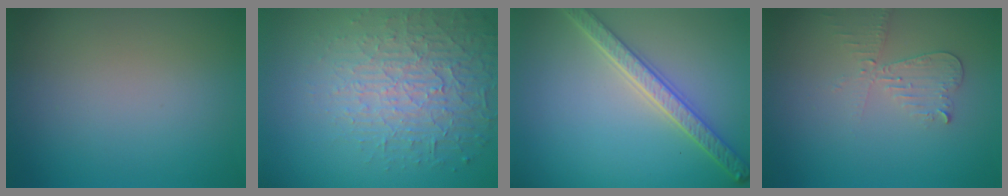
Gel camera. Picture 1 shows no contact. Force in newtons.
{"total": 4.6, "press": 4.1, "slide": 2.2}
{"total": 4.2, "press": 3.6, "slide": 2.3}
{"total": 2.4, "press": 2.4, "slide": 0.5}